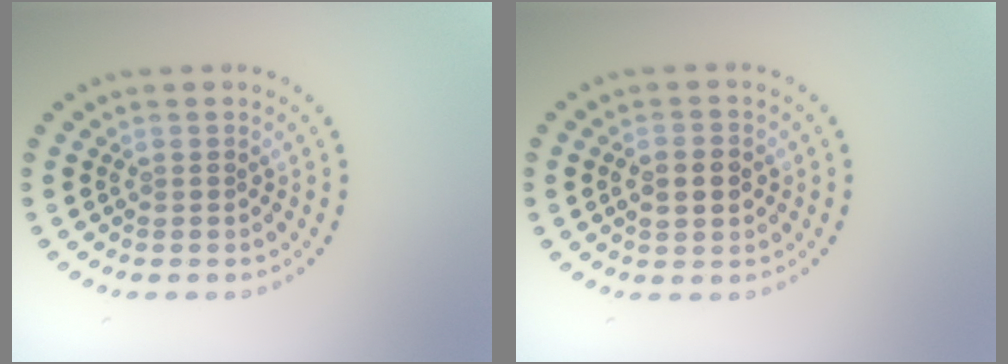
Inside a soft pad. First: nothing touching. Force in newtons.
{"total": 3.5, "press": 3.5, "slide": 0.2}